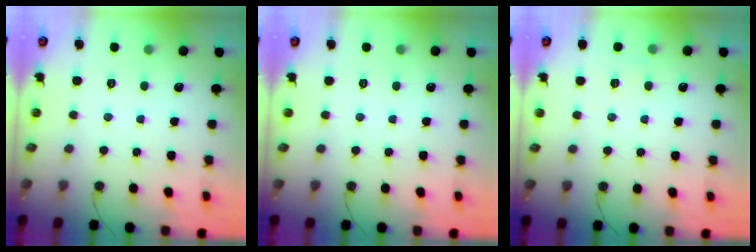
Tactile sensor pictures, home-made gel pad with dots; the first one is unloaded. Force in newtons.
{"total": 0.0}
{"total": 3.9, "press": 3.6, "slide": 1.4}